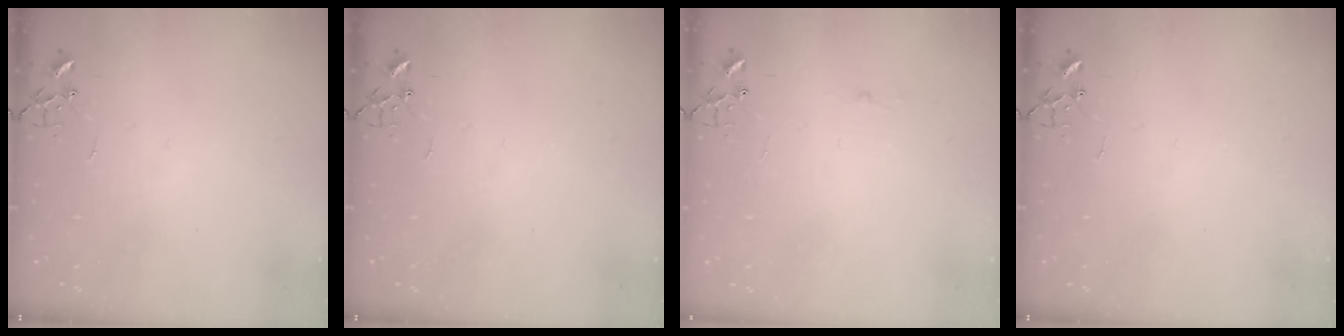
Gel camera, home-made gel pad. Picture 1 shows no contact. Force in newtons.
{"total": 0.0}
{"total": 1.8, "press": 1.8, "slide": 0.2}
{"total": 0.0}